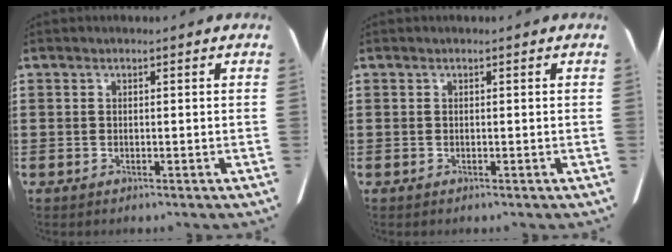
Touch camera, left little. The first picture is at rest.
{"total": 0.0}